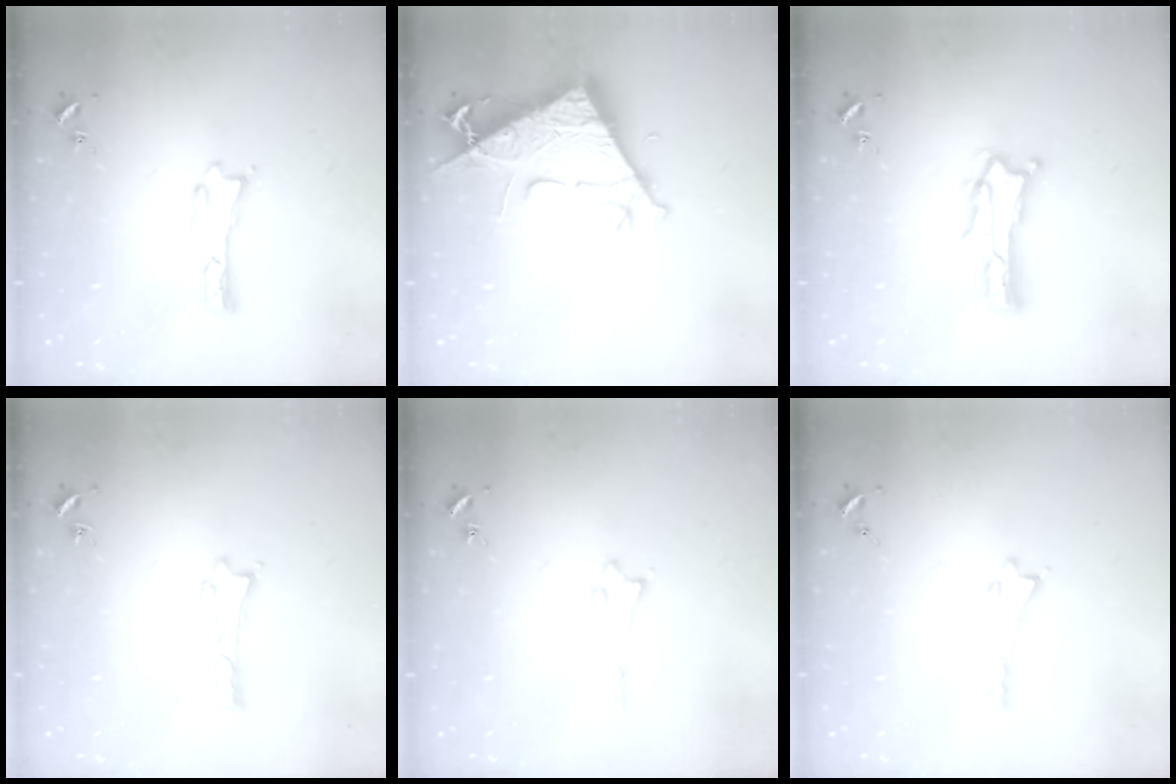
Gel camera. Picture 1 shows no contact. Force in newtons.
{"total": 9.2, "press": 9.1, "slide": 1.4}
{"total": 2.7, "press": 2.7, "slide": 0.4}
{"total": 0.0}
{"total": 1.2, "press": 1.2, "slide": 0.1}
{"total": 0.0}